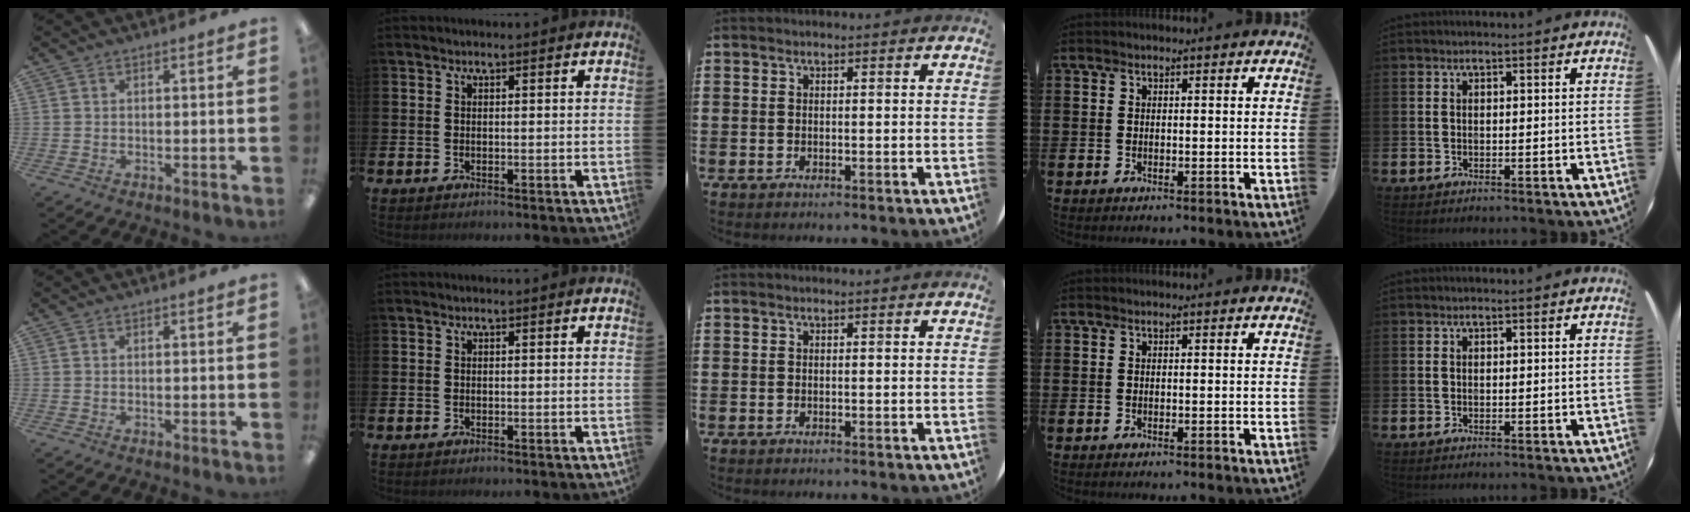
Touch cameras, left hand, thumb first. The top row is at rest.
{}